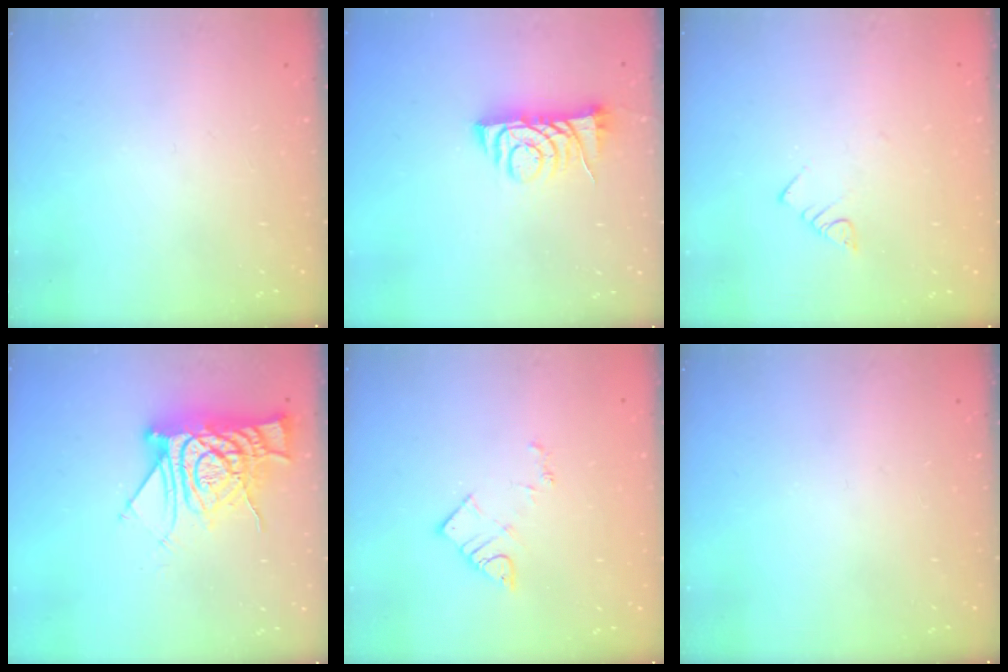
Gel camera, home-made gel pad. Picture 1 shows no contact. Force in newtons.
{"total": 7.2, "press": 7.1, "slide": 0.9}
{"total": 2.8, "press": 2.7, "slide": 0.4}
{"total": 15.1, "press": 15.0, "slide": 1.4}
{"total": 6.2, "press": 6.1, "slide": 0.6}
{"total": 0.0}